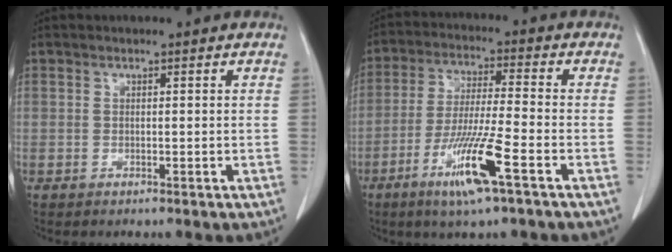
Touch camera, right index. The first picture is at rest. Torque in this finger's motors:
{"motor_torque": [1.61, -0.53, 0.82, 0.21]}